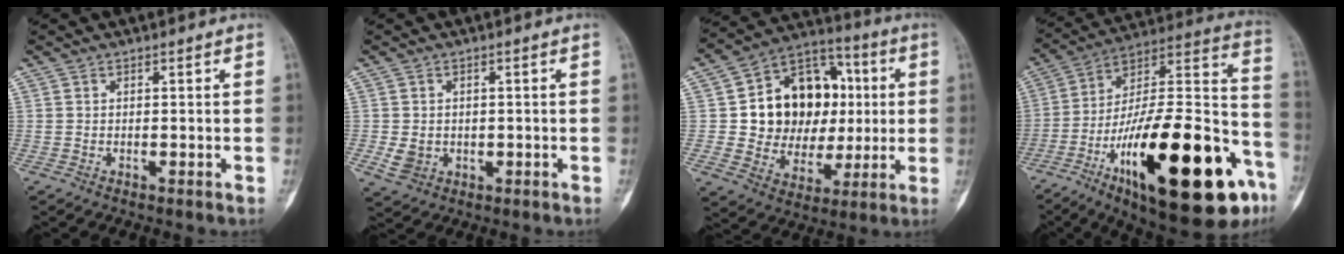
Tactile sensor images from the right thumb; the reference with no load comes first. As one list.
[{"total": 3.5, "force": [-0.2, 3.1, 1.7], "torque": [-0.018, 0.001, 0.008]}, {"total": 19.9, "force": [2.3, 15.5, 12.2], "torque": [-0.126, 0.020, 0.046]}, {"total": 36.9, "force": [-15.9, 12.1, 31.0], "torque": [-0.429, 0.064, -0.247]}]